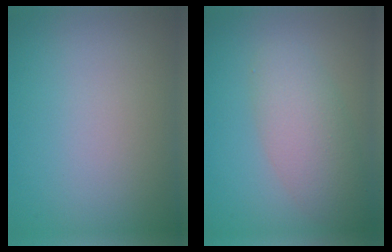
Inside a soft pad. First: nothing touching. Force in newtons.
{"total": 4.5, "press": 4.5, "slide": 0.4}